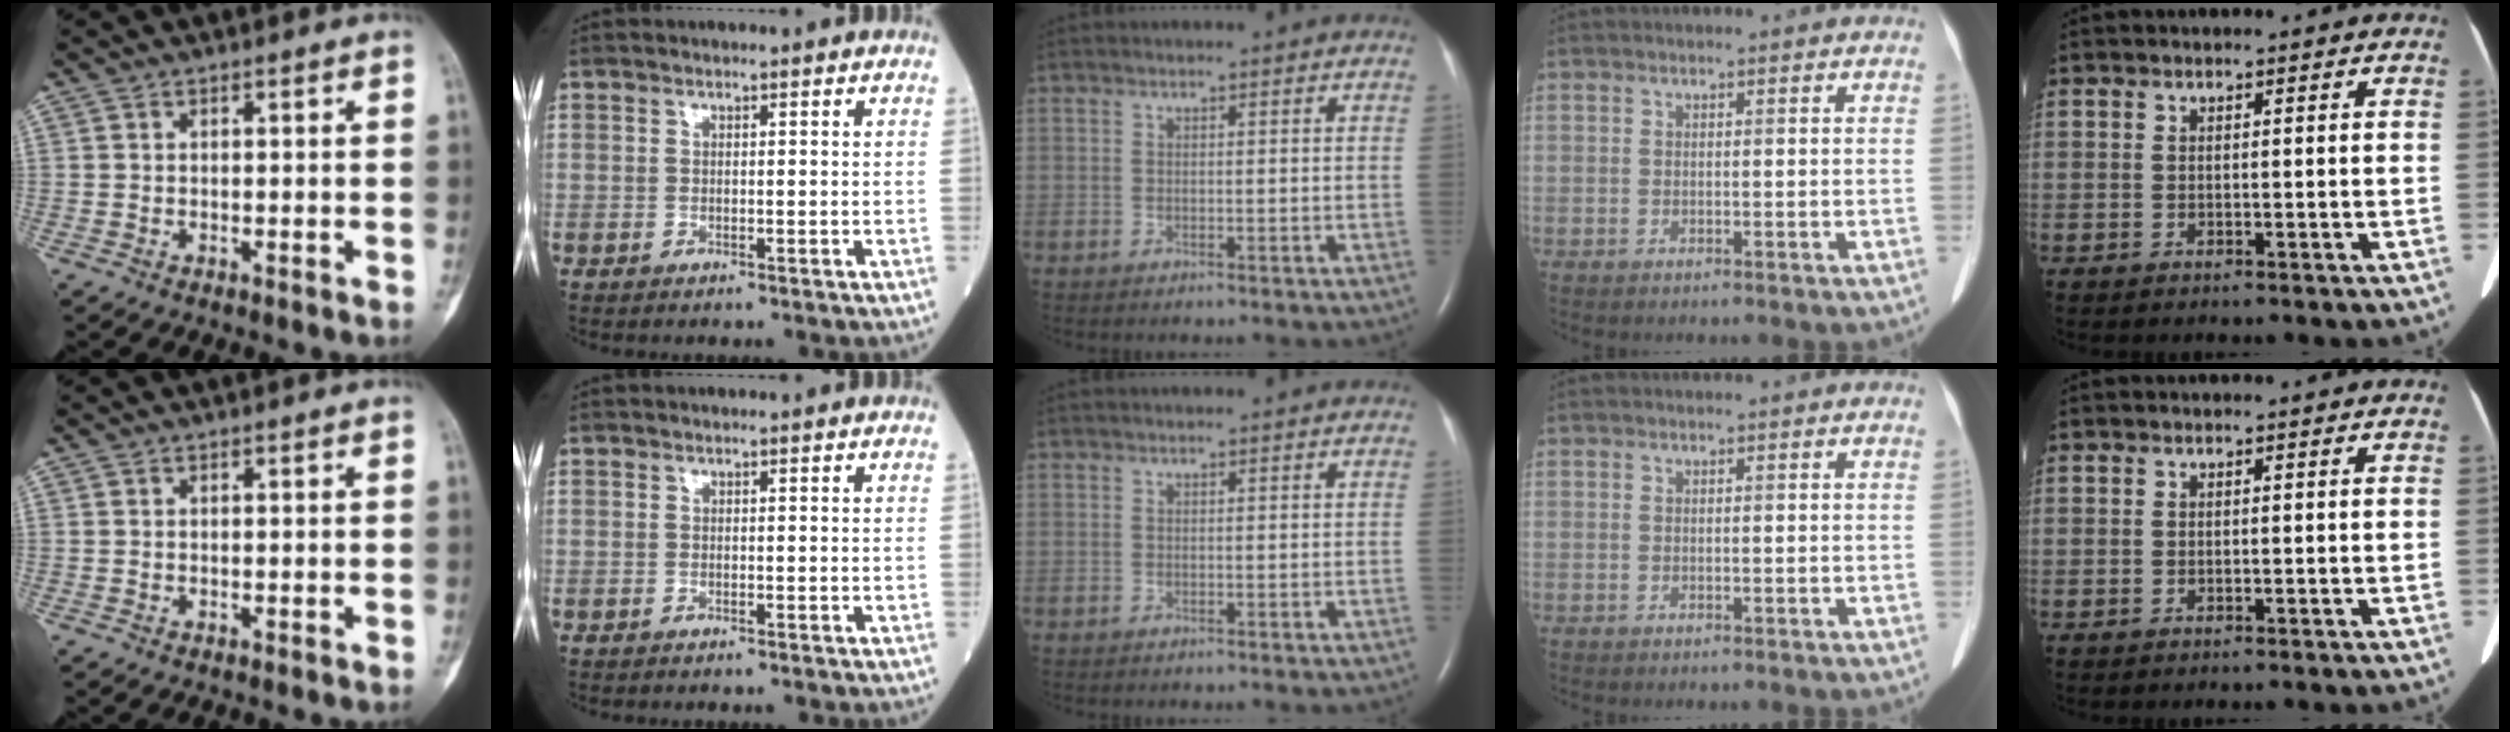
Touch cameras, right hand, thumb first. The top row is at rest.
{}